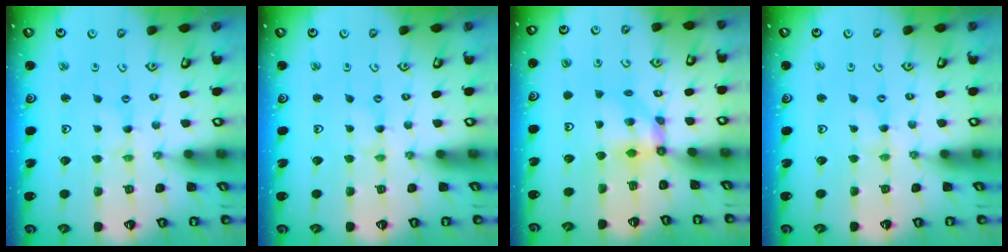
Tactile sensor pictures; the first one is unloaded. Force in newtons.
{"total": 0.0}
{"total": 5.3, "press": 5.2, "slide": 0.4}
{"total": 0.9, "press": 0.9, "slide": 0.1}